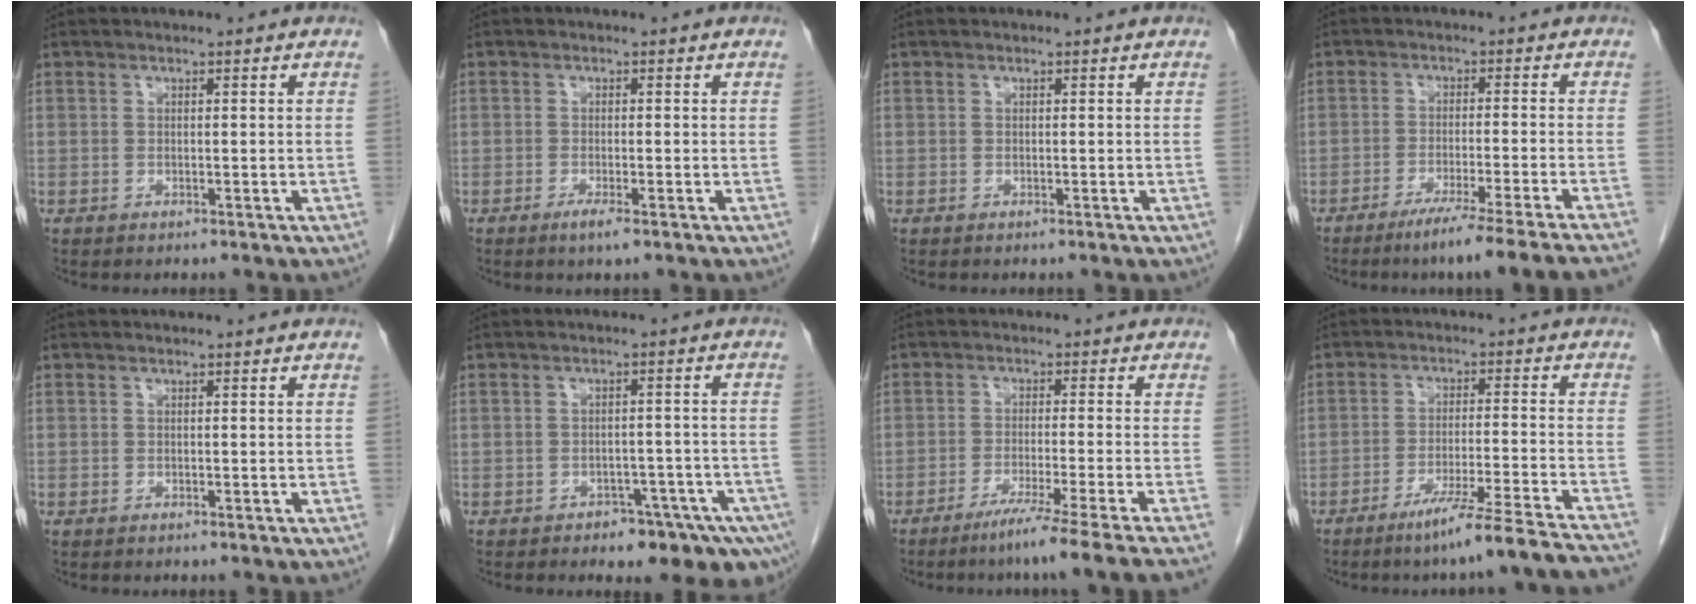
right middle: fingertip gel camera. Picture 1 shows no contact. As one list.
[{"total": 1.9, "force": [-1.1, 0.1, 1.5], "torque": [-0.030, -0.004, -0.020]}, {"total": 0.0}, {"total": 13.5, "force": [-11.1, -2.5, 7.3], "torque": [-0.077, -0.039, -0.163]}, {"total": 0.0}, {"total": 8.9, "force": [-6.2, 4.0, 4.9], "torque": [-0.043, 0.012, -0.082]}, {"total": 11.7, "force": [-9.2, -3.0, 6.6], "torque": [-0.070, -0.039, -0.137]}, {"total": 15.7, "force": [-13.5, -1.7, 7.8], "torque": [-0.083, -0.012, -0.200]}]